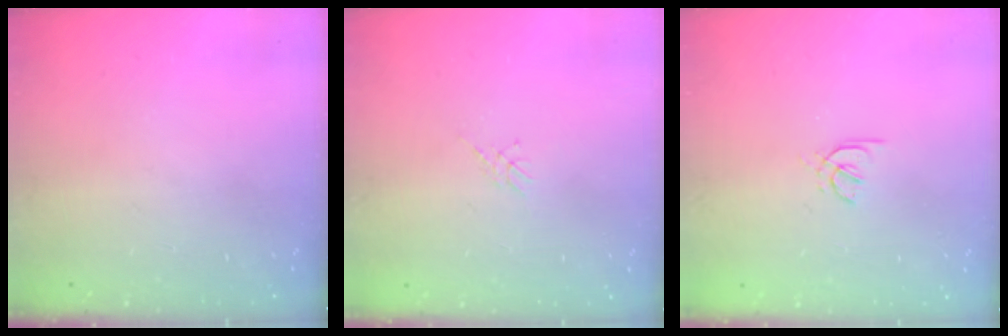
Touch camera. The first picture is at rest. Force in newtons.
{"total": 1.1, "press": 1.1, "slide": 0.3}
{"total": 1.2, "press": 1.2, "slide": 0.4}